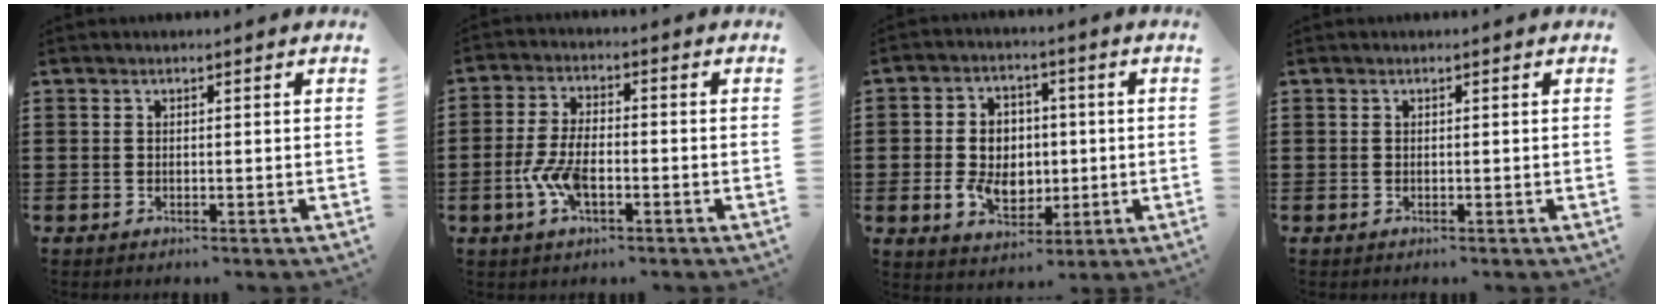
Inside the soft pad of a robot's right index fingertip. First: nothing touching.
{"total": 6.4, "force": [-2.0, 2.9, 5.3], "torque": [-0.124, -0.003, -0.043]}
{"total": 7.6, "force": [-0.5, 6.0, 4.5], "torque": [-0.087, 0.011, -0.012]}
{"total": 0.0}